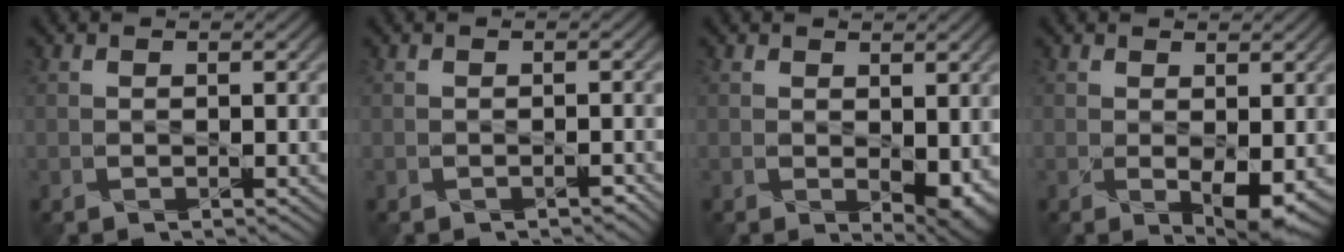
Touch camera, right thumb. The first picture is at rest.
{"total": 0.6, "force": [-0.5, 0.1, 0.3], "torque": [-0.004, -0.001, -0.009]}
{"total": 3.4, "force": [0.1, 1.8, 2.9], "torque": [-0.046, -0.016, 0.013]}
{"total": 3.4, "force": [-0.1, 1.4, 3.1], "torque": [-0.057, -0.014, 0.008]}